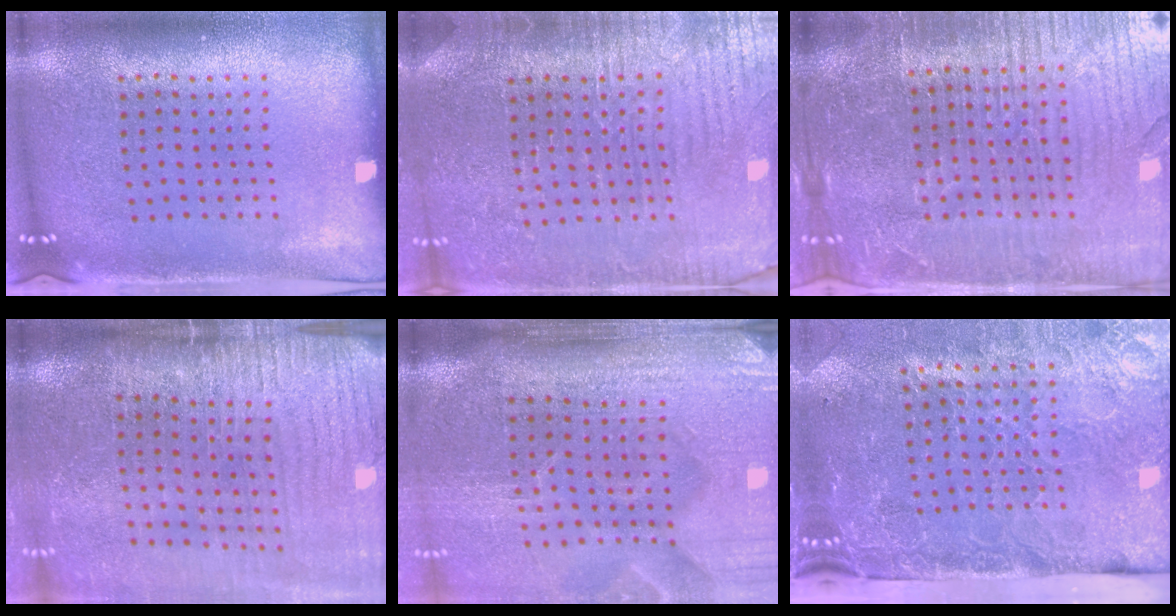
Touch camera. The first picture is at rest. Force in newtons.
{"total": 3.8, "press": 3.7, "slide": 1.0}
{"total": 5.3, "press": 4.8, "slide": 2.3}
{"total": 3.7, "press": 3.2, "slide": 1.9}
{"total": 4.9, "press": 4.1, "slide": 2.6}
{"total": 4.6, "press": 3.6, "slide": 2.9}